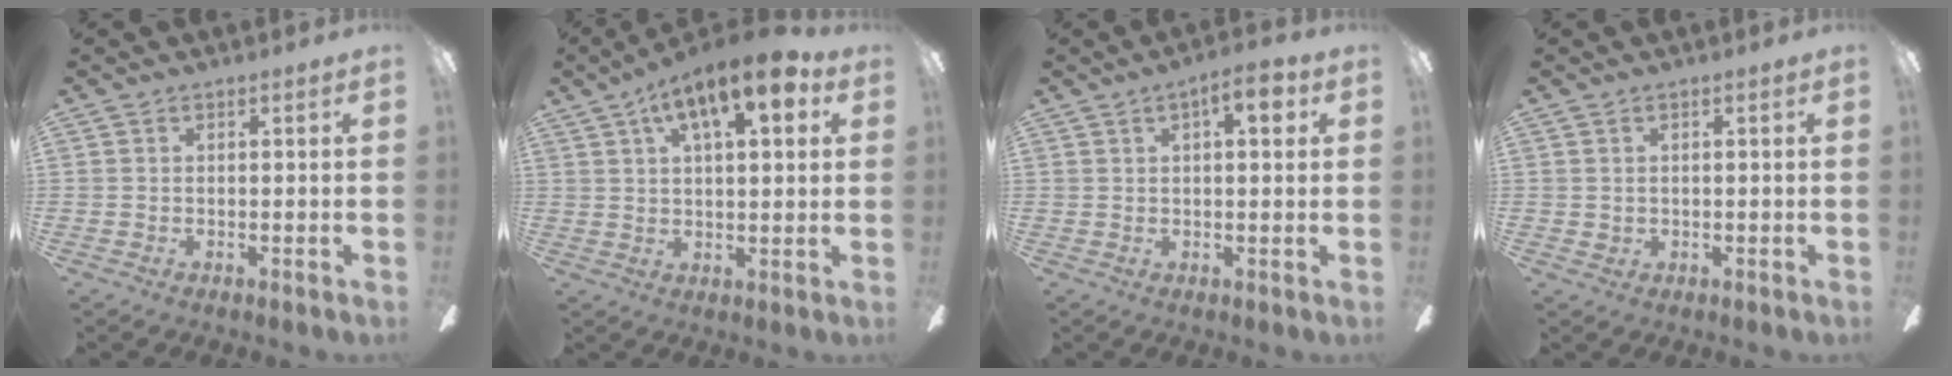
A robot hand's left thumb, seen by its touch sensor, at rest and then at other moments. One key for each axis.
{"total": 13.5, "fx": 7.1, "fy": 4.7, "fz": 10.5, "tx": -0.158, "ty": -0.022, "tz": 0.114}
{"total": 6.0, "fx": 2.6, "fy": 2.0, "fz": 5.0, "tx": -0.062, "ty": -0.008, "tz": 0.035}
{"total": 1.2, "fx": 0.6, "fy": 1.0, "fz": 0.2, "tx": -0.005, "ty": 0.005, "tz": 0.011}